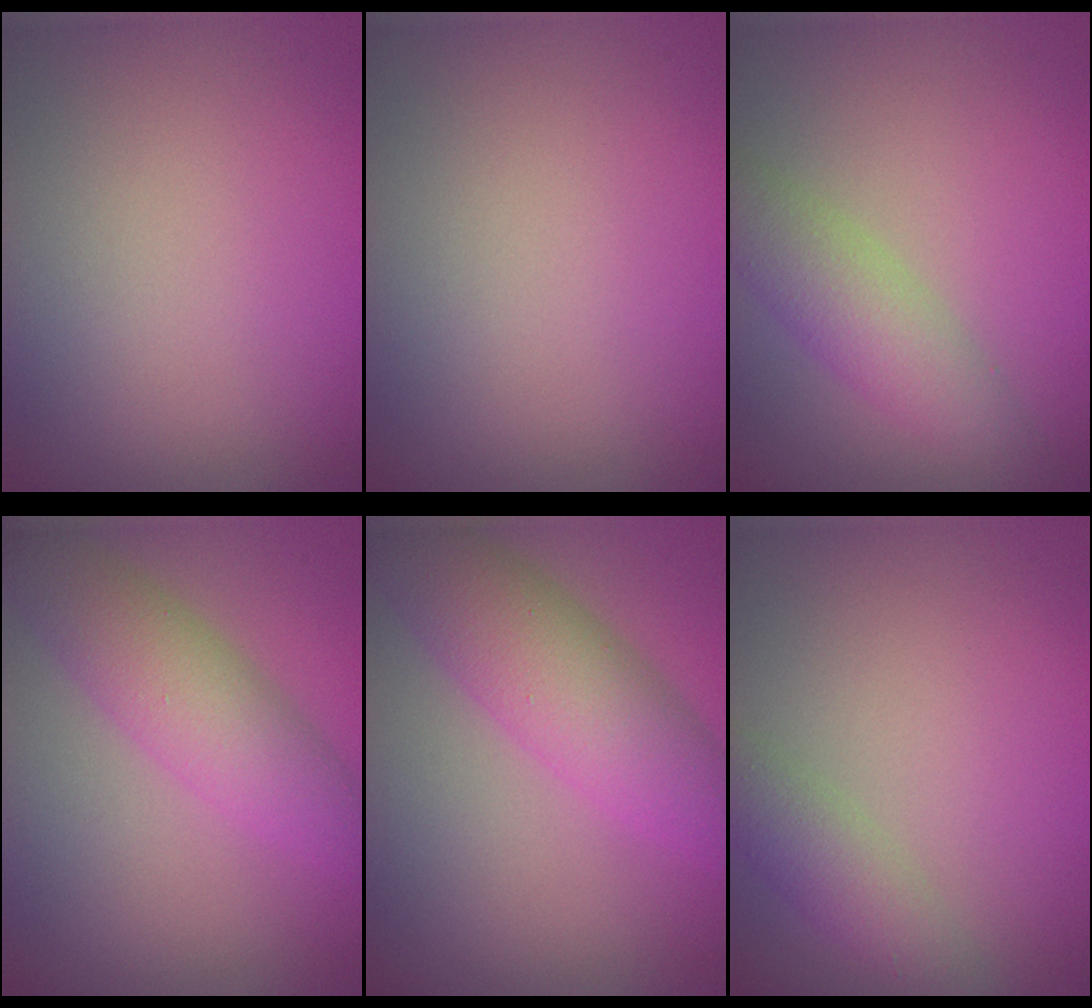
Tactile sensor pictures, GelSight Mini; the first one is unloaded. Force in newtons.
{"total": 0.0}
{"total": 3.8, "press": 3.8, "slide": 0.1}
{"total": 5.1, "press": 5.1, "slide": 0.1}
{"total": 6.4, "press": 6.4, "slide": 0.2}
{"total": 2.5, "press": 2.5, "slide": 0.1}